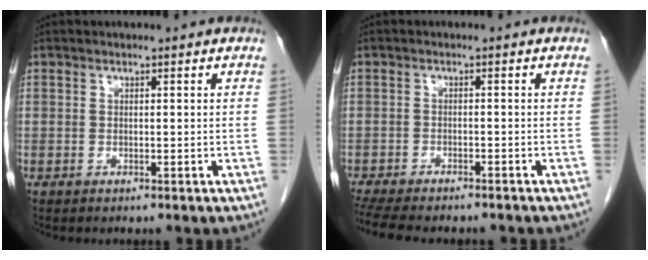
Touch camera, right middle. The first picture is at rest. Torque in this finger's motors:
{"motor_torque": [0.54, -0.38, 0.10, 0.06]}